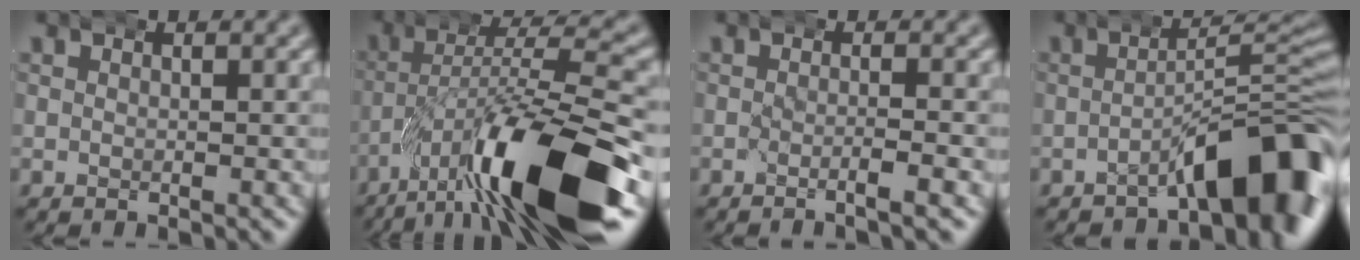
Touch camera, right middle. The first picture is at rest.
{"total": 12.8, "force": [-7.1, 2.3, 10.4], "torque": [-0.164, 0.005, -0.112]}
{"total": 1.4, "force": [-1.0, -0.5, 0.8], "torque": [-0.016, 0.005, -0.024]}
{"total": 8.2, "force": [-4.4, 2.3, 6.5], "torque": [-0.077, 0.010, -0.073]}